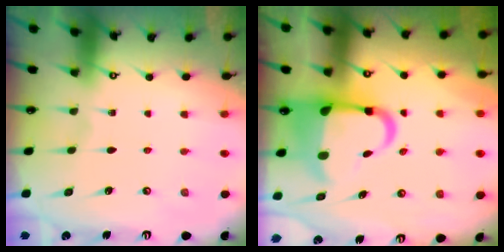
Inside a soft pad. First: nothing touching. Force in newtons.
{"total": 12.8, "press": 12.7, "slide": 1.7}